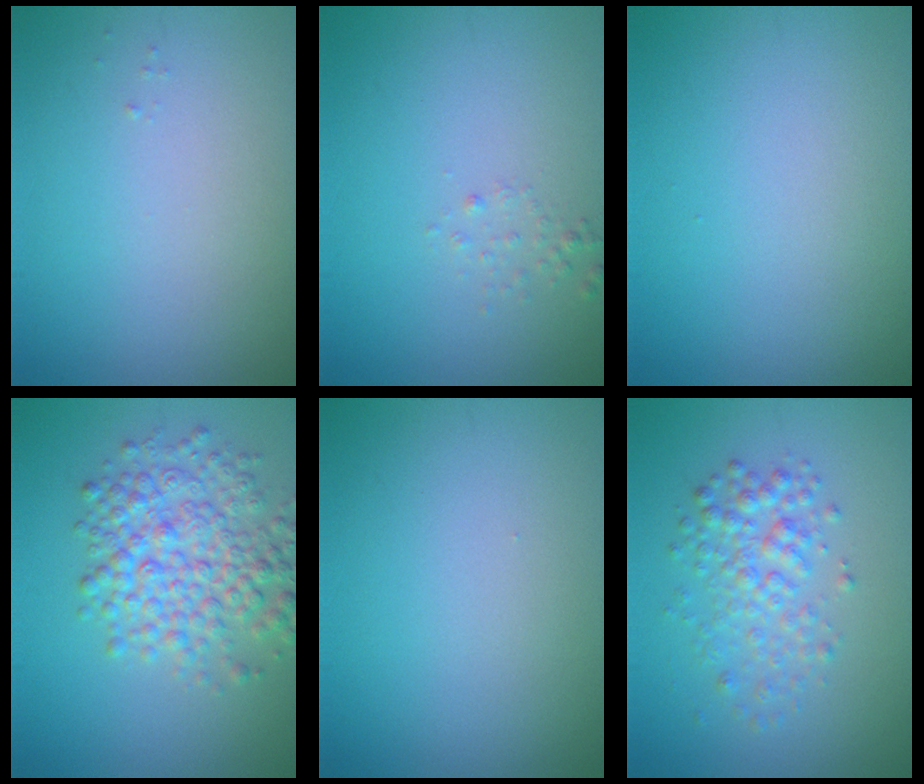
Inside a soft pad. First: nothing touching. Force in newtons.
{"total": 0.8, "press": 0.8, "slide": 0.1}
{"total": 0.0}
{"total": 6.0, "press": 6.0, "slide": 0.2}
{"total": 0.0}
{"total": 3.1, "press": 3.1, "slide": 0.1}